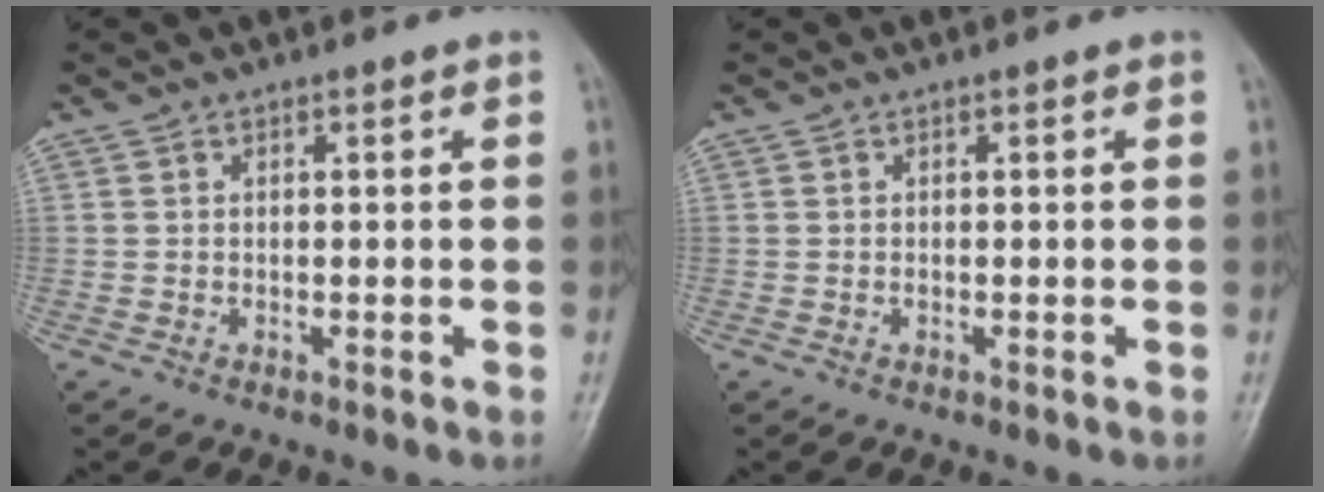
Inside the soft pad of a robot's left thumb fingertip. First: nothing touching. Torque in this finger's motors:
{"motor_torque": [-0.01, -0.01, 0.08, 0.05, 0.00]}